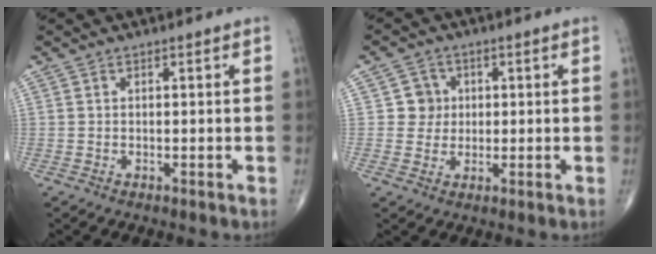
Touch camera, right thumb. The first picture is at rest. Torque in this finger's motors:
{"motor_torque": [0.01, 0.36, 0.14, 0.00, -0.03]}